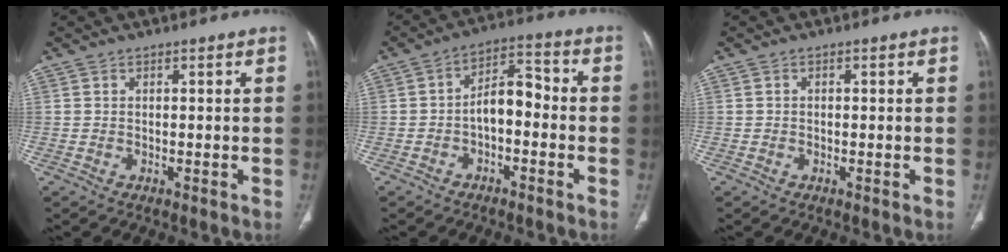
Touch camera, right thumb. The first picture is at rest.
{"total": 7.3, "force": [-1.7, 4.2, 5.8], "torque": [-0.081, 0.042, -0.038]}
{"total": 0.0}